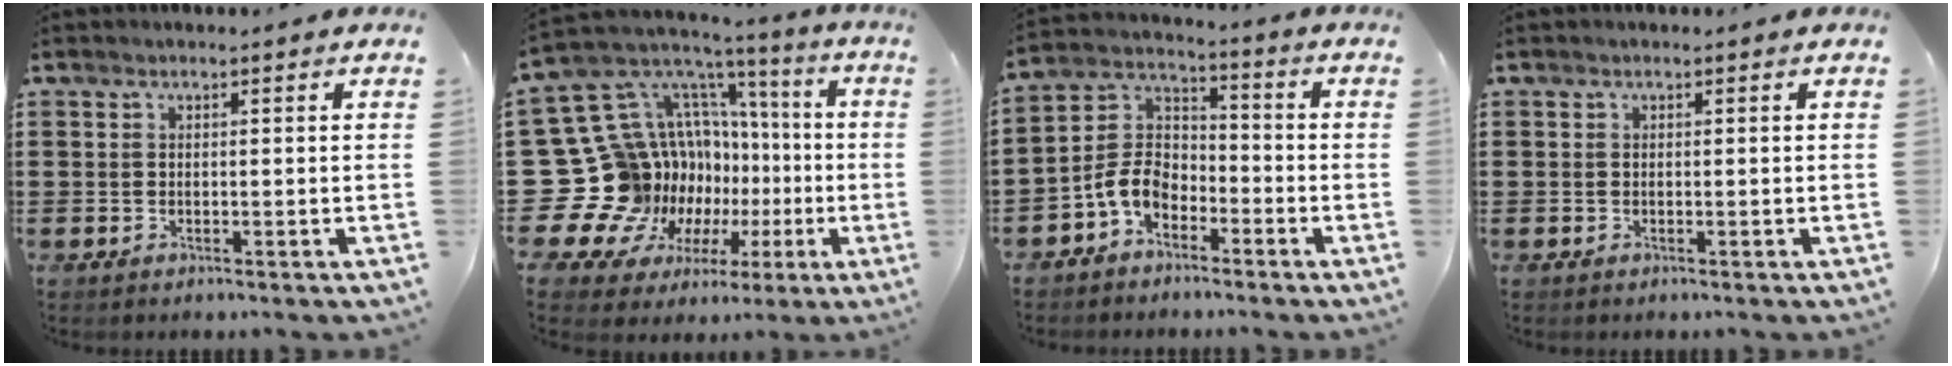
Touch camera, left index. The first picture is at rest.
{"total": 20.2, "force": [-0.9, 18.0, 9.2], "torque": [-0.234, -0.059, 0.055]}
{"total": 6.9, "force": [-4.1, 4.2, 3.6], "torque": [-0.105, 0.001, -0.089]}
{"total": 0.0}